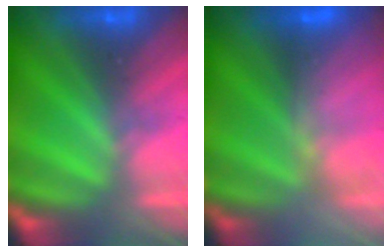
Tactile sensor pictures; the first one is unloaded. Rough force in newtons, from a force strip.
{"total": 7.5}